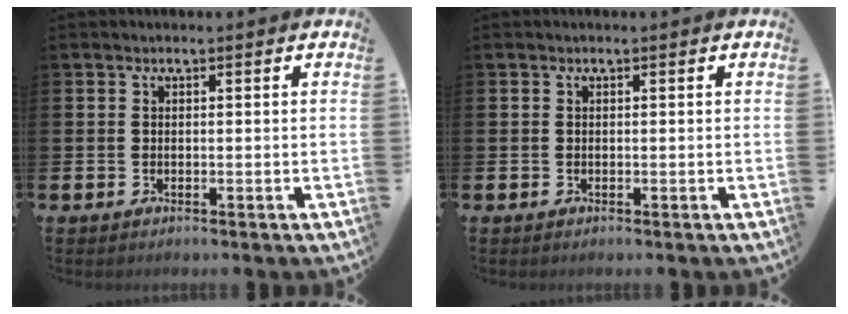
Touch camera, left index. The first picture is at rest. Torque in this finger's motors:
{"motor_torque": [0.00, 0.00, 0.00, 0.02]}